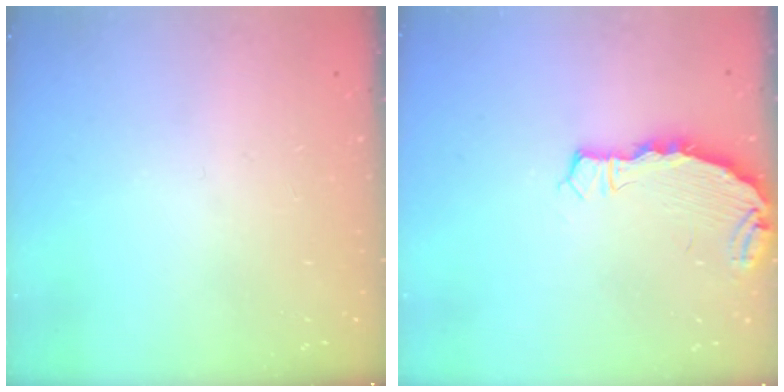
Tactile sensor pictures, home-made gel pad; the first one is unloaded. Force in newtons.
{"total": 3.9, "press": 3.9, "slide": 0.2}